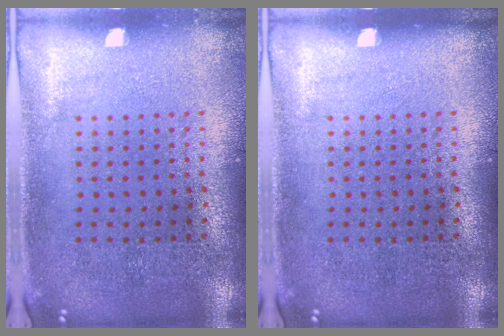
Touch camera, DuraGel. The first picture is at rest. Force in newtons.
{"total": 0.0}